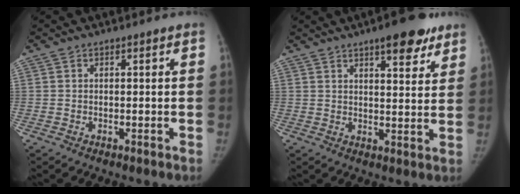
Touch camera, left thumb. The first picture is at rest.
{"total": 9.7, "force": [6.3, 3.3, 6.6], "torque": [-0.062, -0.030, 0.083]}